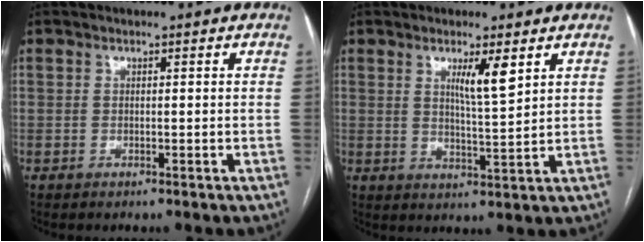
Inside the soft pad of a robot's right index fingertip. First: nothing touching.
{"total": 5.1, "force": [2.5, 0.1, 4.5], "torque": [-0.078, -0.008, 0.044]}